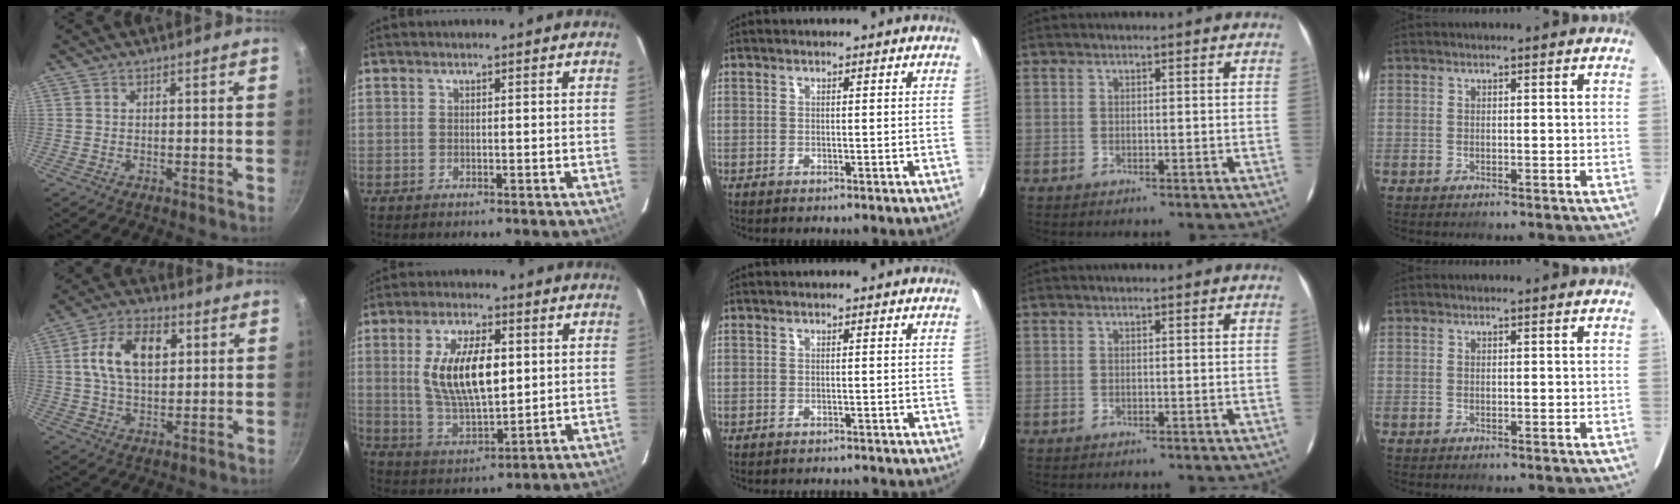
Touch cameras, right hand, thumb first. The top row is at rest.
{"thumb": {"total": 12.6, "force": [3.0, 7.8, 9.5], "torque": [-0.150, 0.009, 0.042]}, "index": {"total": 13.8, "force": [2.4, 5.9, 12.2], "torque": [-0.230, 0.000, 0.052]}, "middle": {"total": 4.2, "force": [-3.9, 1.0, 1.2], "torque": [-0.032, -0.012, -0.054]}}